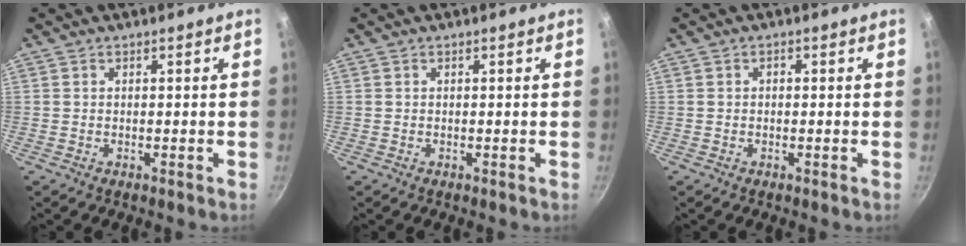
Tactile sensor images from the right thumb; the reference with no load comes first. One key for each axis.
{"total": 0.0}
{"total": 0.7, "fx": 0.0, "fy": 0.5, "fz": 0.4, "tx": -0.008, "ty": 0.007, "tz": 0.000}